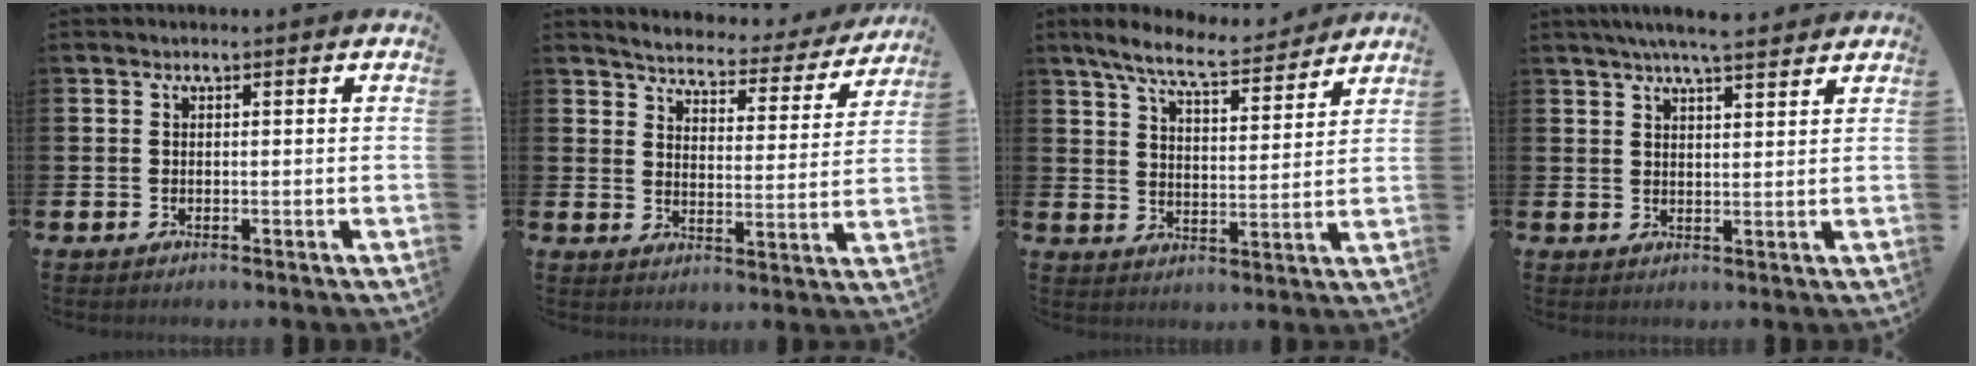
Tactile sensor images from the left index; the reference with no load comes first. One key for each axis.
{"total": 4.2, "fx": 4.0, "fy": 0.8, "fz": 0.8, "tx": -0.036, "ty": -0.036, "tz": 0.062}
{"total": 8.1, "fx": 7.4, "fy": 1.0, "fz": 3.1, "tx": -0.085, "ty": -0.039, "tz": 0.131}
{"total": 5.3, "fx": 5.0, "fy": 0.3, "fz": 1.9, "tx": -0.040, "ty": -0.018, "tz": 0.088}